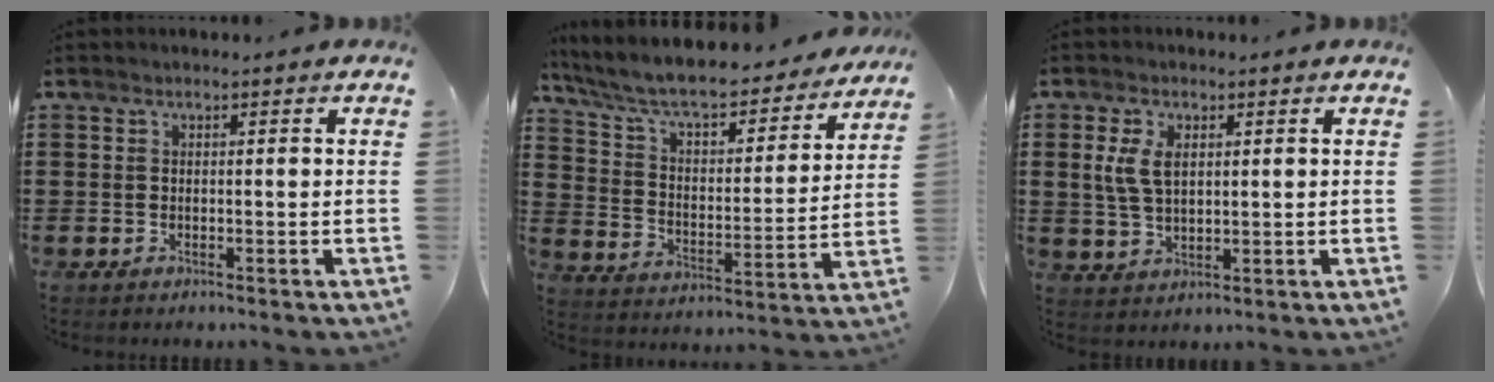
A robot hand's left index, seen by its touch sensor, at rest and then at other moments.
{"total": 7.8, "force": [7.0, 1.0, 3.2], "torque": [-0.092, -0.050, 0.117]}
{"total": 5.0, "force": [1.4, 2.7, 4.0], "torque": [-0.101, 0.004, 0.020]}